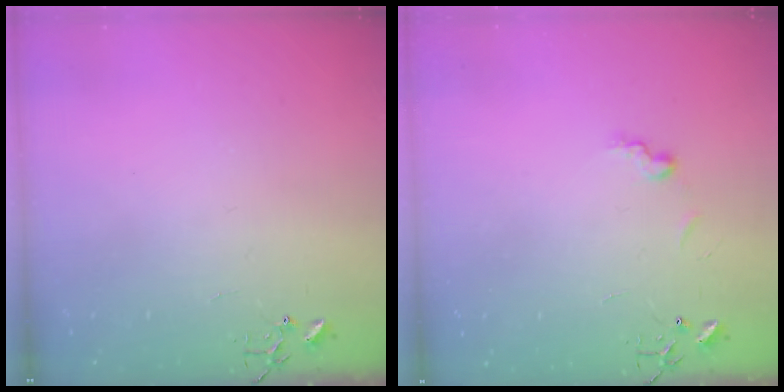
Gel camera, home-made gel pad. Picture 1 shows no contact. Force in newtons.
{"total": 6.9, "press": 6.9, "slide": 0.7}